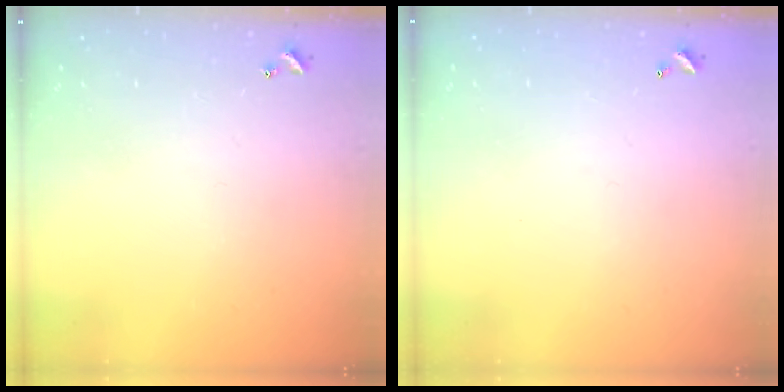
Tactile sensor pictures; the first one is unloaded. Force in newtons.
{"total": 2.7, "press": 2.7, "slide": 0.1}